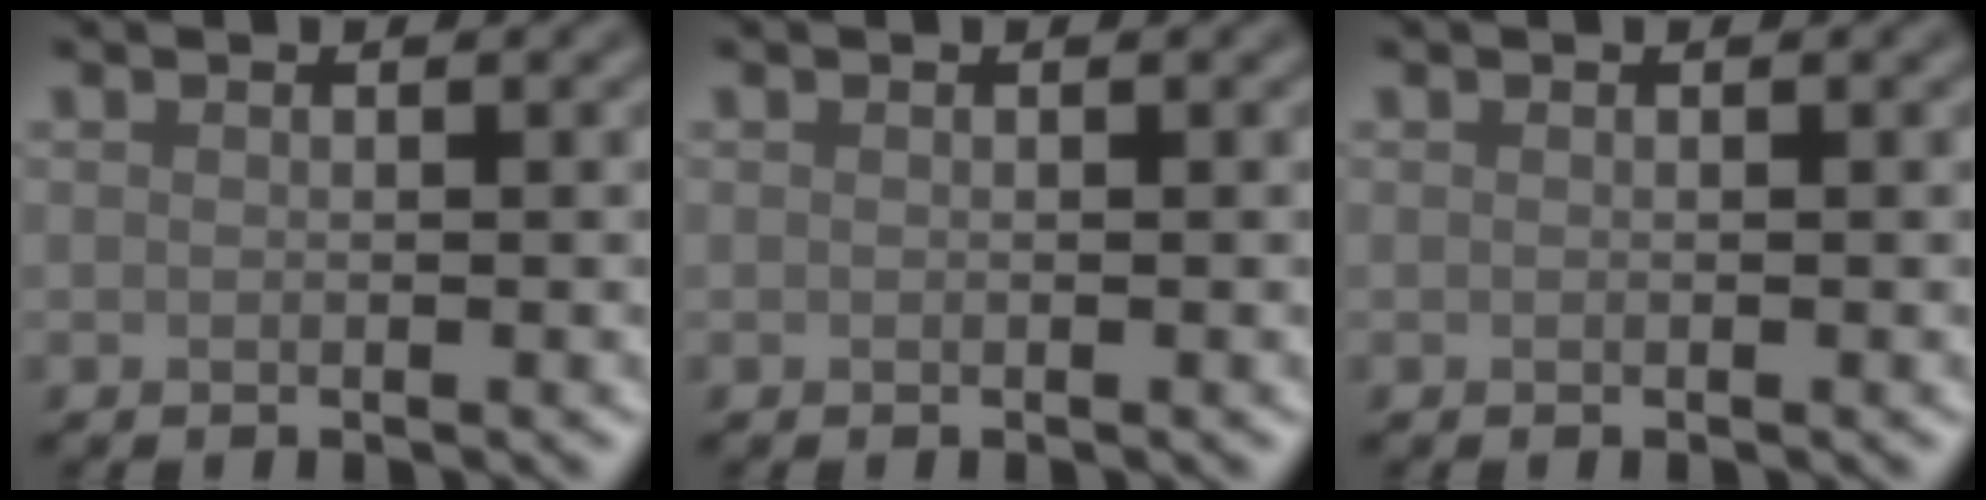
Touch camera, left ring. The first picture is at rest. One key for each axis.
{"total": 0.0}
{"total": 0.0}